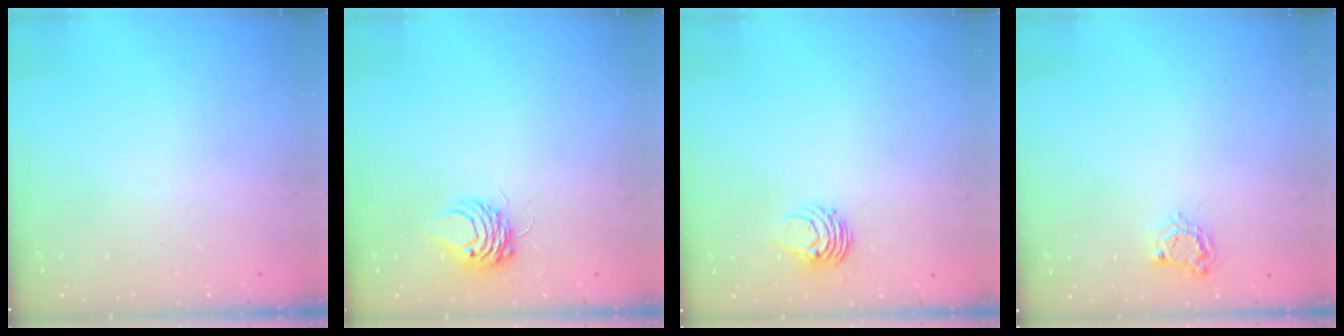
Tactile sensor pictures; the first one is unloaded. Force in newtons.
{"total": 6.1, "press": 6.1, "slide": 0.5}
{"total": 5.4, "press": 5.4, "slide": 0.4}
{"total": 4.8, "press": 4.8, "slide": 0.2}